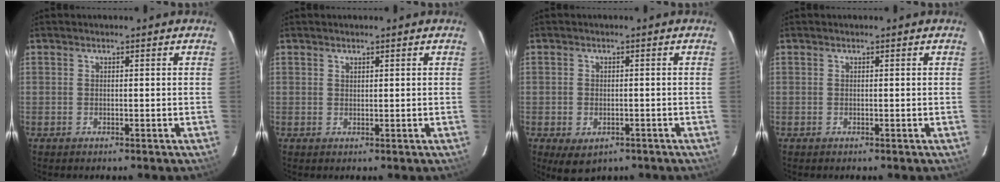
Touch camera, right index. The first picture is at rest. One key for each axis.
{"total": 0.6, "fx": 0.5, "fy": 0.3, "fz": 0.1, "tx": -0.001, "ty": 0.001, "tz": 0.011}
{"total": 4.9, "fx": -2.3, "fy": 3.4, "fz": 2.7, "tx": -0.055, "ty": -0.013, "tz": -0.025}
{"total": 0.0}